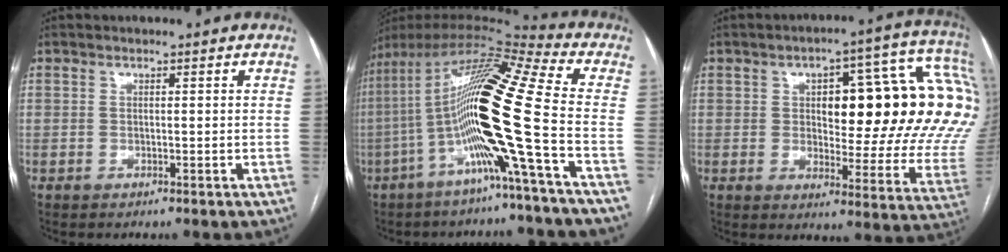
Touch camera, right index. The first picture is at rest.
{"total": 19.4, "force": [-4.3, -1.6, 18.8], "torque": [-0.359, 0.005, -0.096]}
{"total": 25.7, "force": [5.3, 7.2, 24.1], "torque": [-0.235, 0.054, 0.086]}